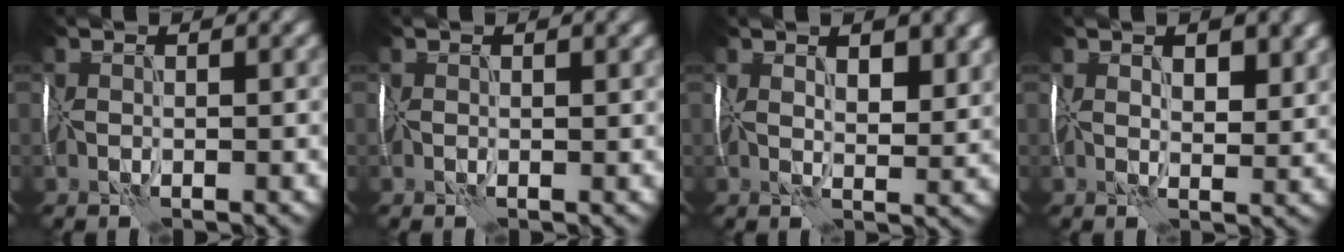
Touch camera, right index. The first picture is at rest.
{"total": 0.9, "force": [0.6, 0.2, 0.6], "torque": [-0.005, 0.003, 0.009]}
{"total": 5.1, "force": [2.3, 2.3, 4.0], "torque": [-0.051, 0.003, 0.036]}
{"total": 4.6, "force": [2.0, 2.1, 3.6], "torque": [-0.047, 0.005, 0.031]}